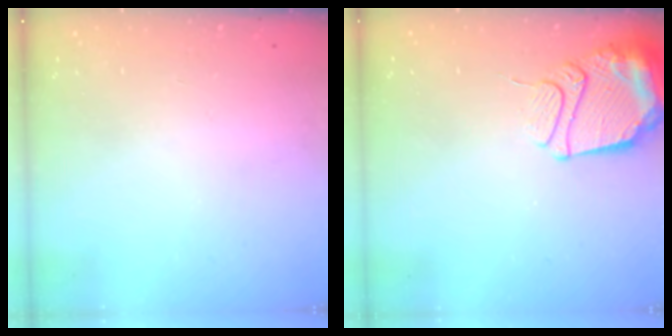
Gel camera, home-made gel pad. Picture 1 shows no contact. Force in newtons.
{"total": 13.3, "press": 13.2, "slide": 1.4}